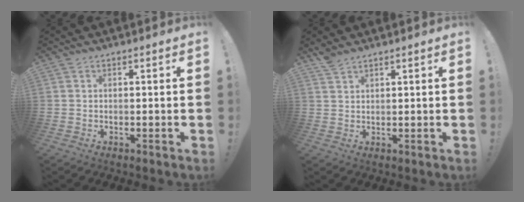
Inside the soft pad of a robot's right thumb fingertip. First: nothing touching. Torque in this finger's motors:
{"motor_torque": [-0.59, 0.41, 0.09, -0.13, 0.14]}